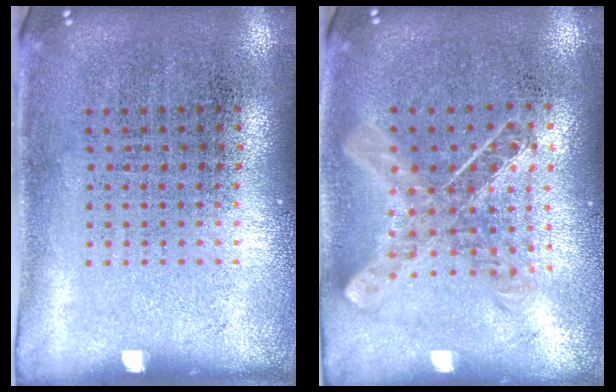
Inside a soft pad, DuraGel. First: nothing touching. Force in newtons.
{"total": 1.0, "press": 1.0, "slide": 0.2}